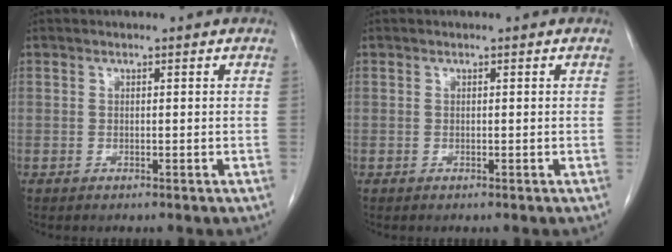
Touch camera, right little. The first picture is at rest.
{"total": 0.0}